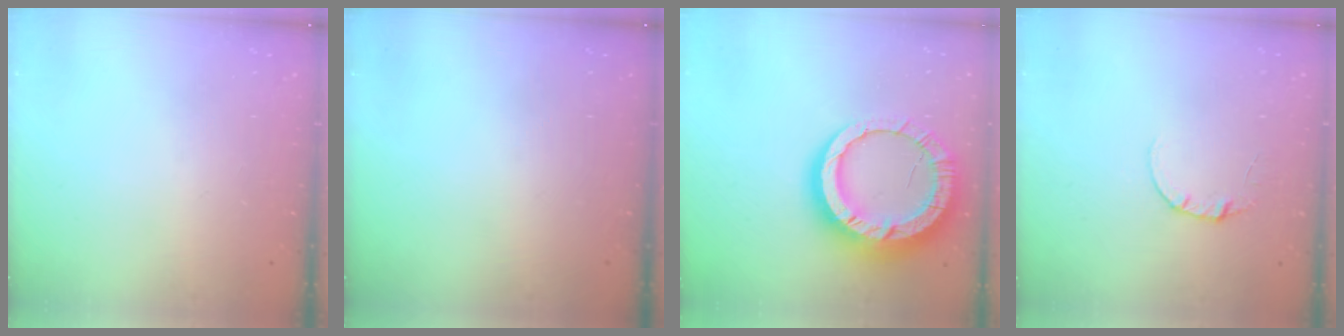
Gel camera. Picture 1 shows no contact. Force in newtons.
{"total": 0.0}
{"total": 19.3, "press": 19.2, "slide": 1.9}
{"total": 3.3, "press": 3.3, "slide": 0.4}